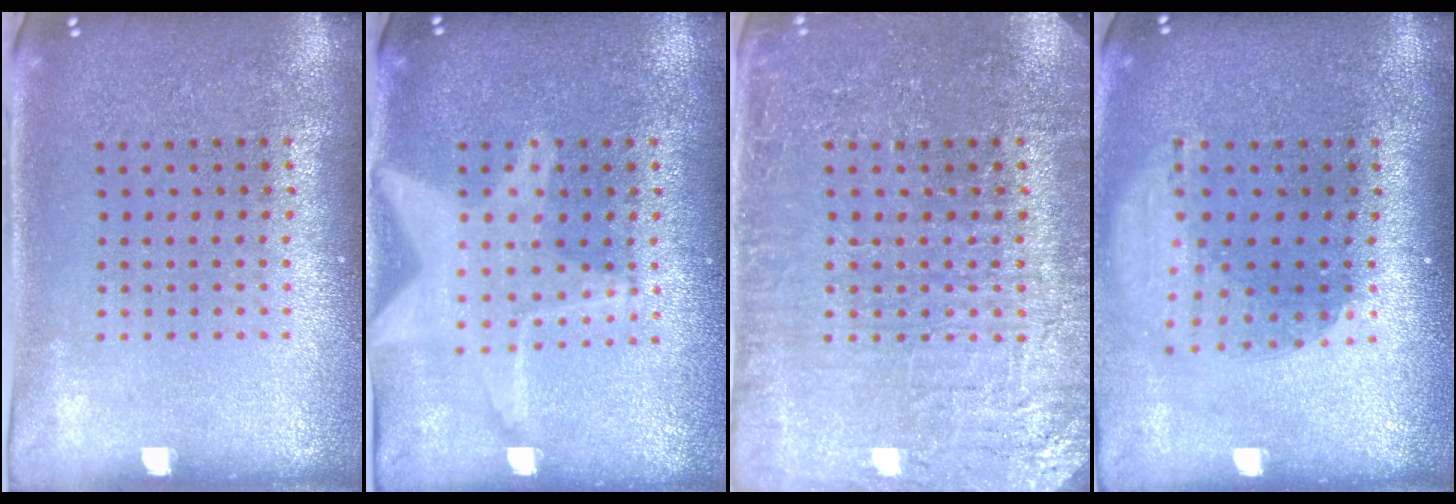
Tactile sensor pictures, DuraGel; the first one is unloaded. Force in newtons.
{"total": 3.1, "press": 3.1, "slide": 0.4}
{"total": 3.8, "press": 3.6, "slide": 1.0}
{"total": 1.8, "press": 1.4, "slide": 1.2}